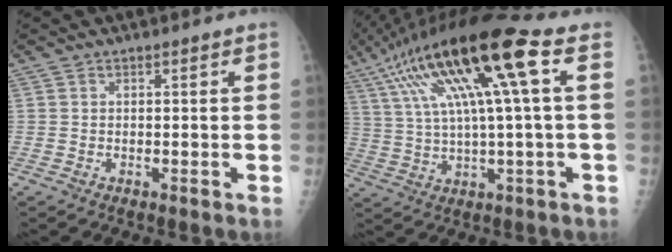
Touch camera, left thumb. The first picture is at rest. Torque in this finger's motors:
{"motor_torque": [1.44, 0.97, 2.27, -0.50, 0.72]}